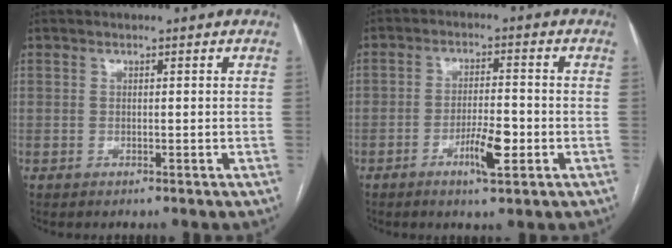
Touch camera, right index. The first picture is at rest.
{"total": 5.7, "force": [-2.3, 1.2, 5.1], "torque": [-0.091, -0.002, -0.037]}